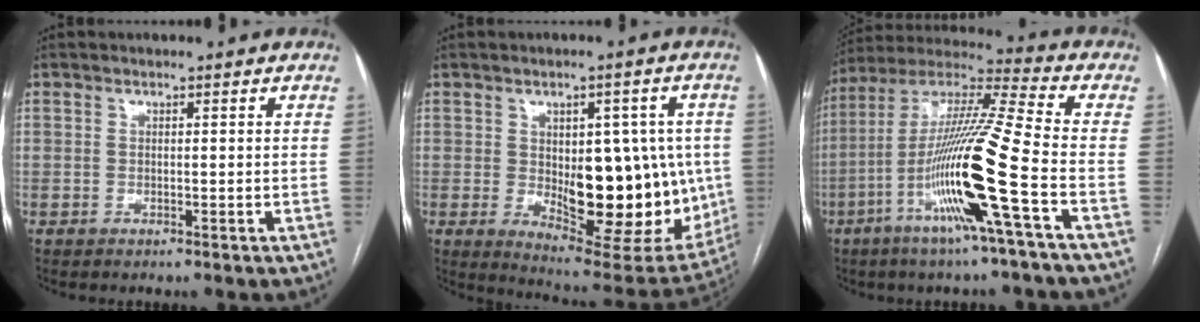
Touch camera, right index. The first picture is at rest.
{"total": 20.3, "force": [-1.3, 8.7, 18.3], "torque": [-0.229, 0.000, 0.010]}
{"total": 18.6, "force": [-6.4, -1.4, 17.4], "torque": [-0.345, -0.014, -0.130]}